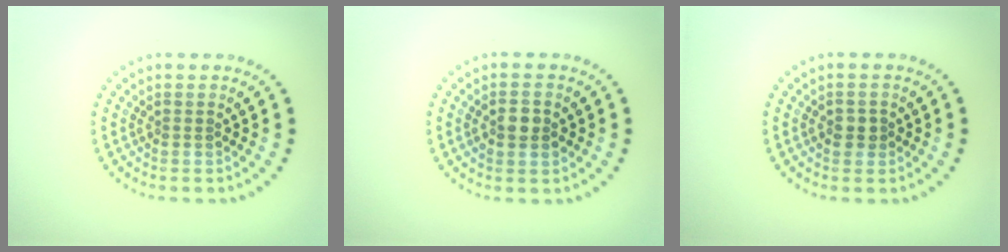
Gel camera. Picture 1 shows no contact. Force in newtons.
{"total": 2.6, "press": 2.6, "slide": 0.2}
{"total": 1.4, "press": 1.4, "slide": 0.4}